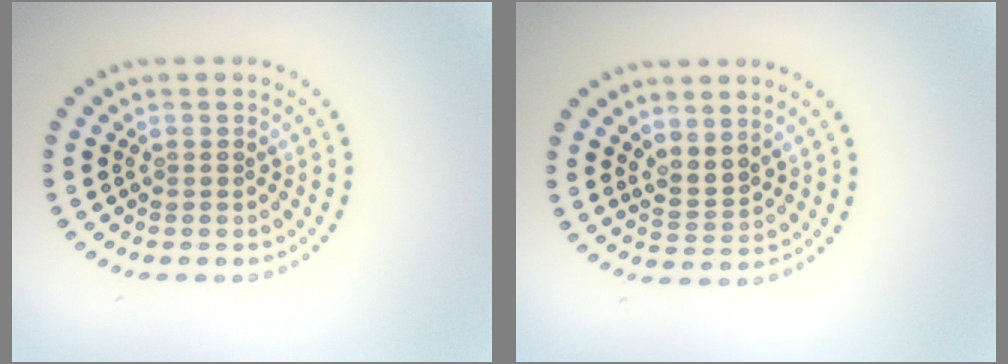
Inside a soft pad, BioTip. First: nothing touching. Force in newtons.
{"total": 2.0, "press": 1.6, "slide": 1.2}